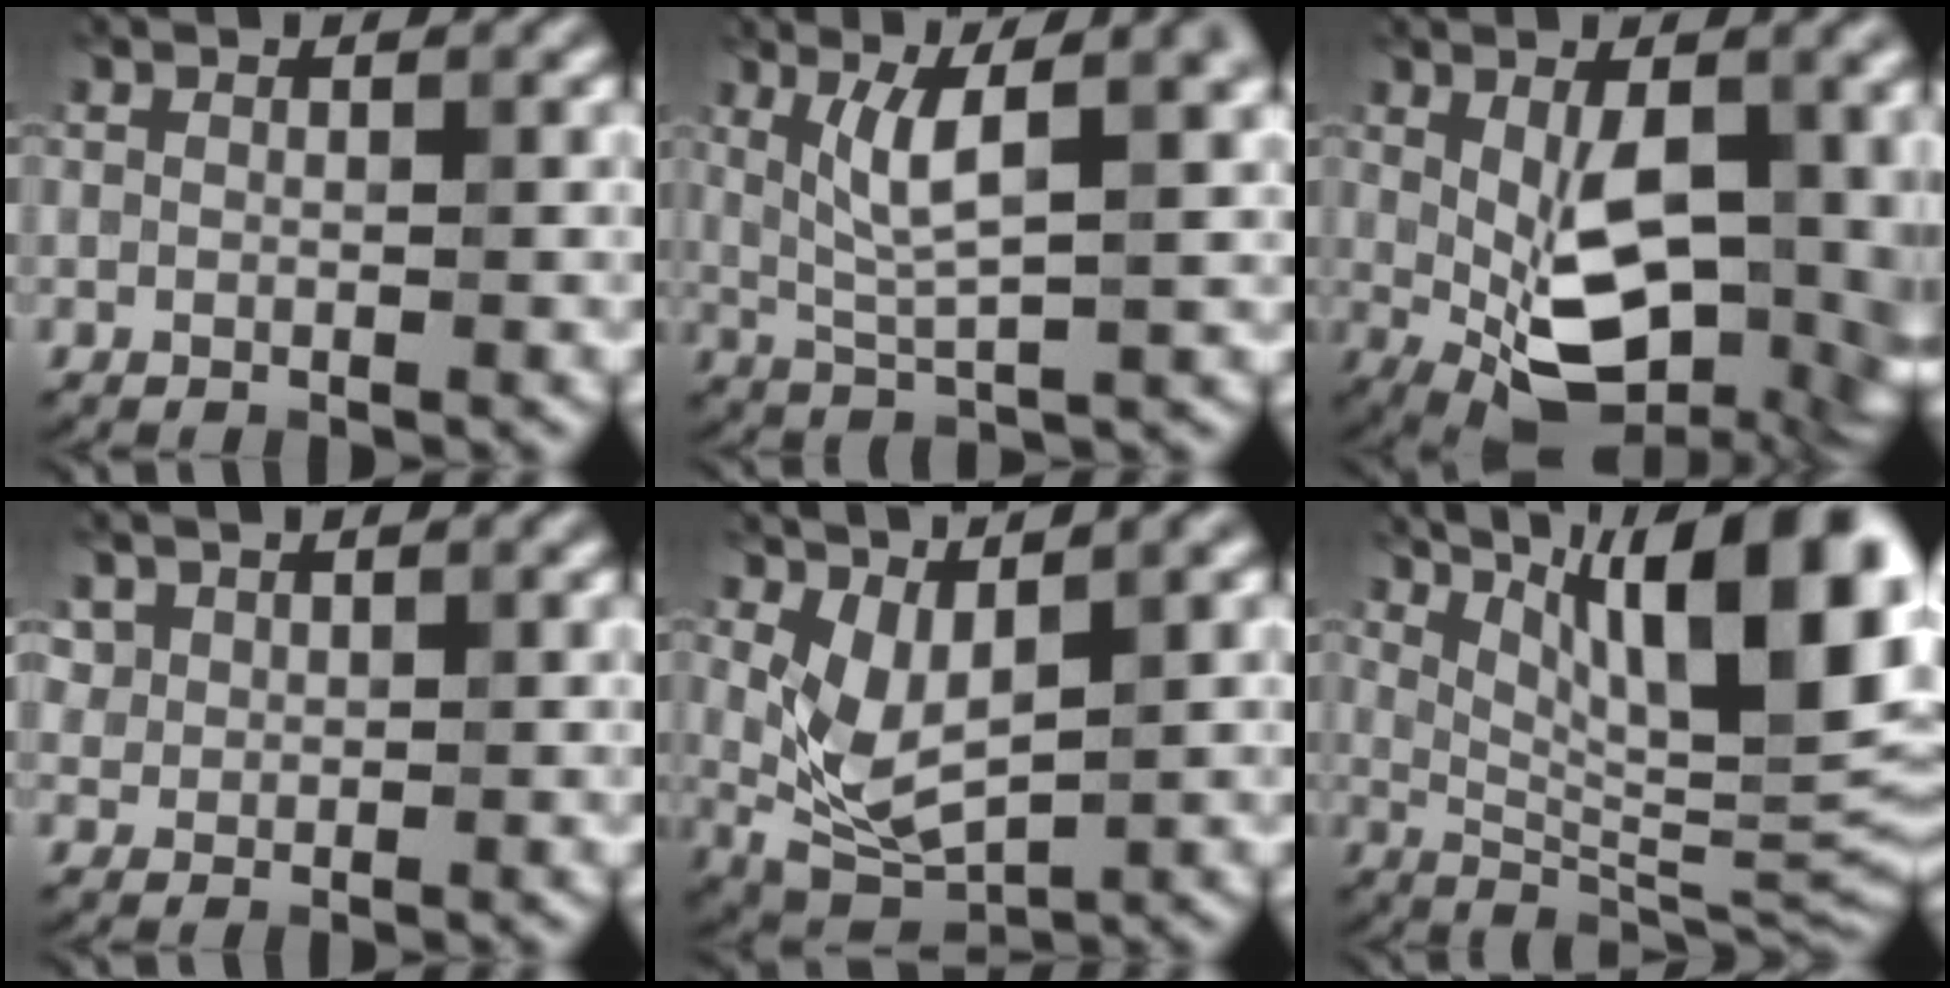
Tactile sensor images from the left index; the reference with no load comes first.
{"total": 5.5, "force": [1.9, 1.1, 5.1], "torque": [-0.094, 0.005, 0.036]}
{"total": 11.1, "force": [-0.2, 5.8, 9.5], "torque": [-0.152, -0.032, 0.014]}
{"total": 1.2, "force": [0.3, 0.4, -1.1], "torque": [0.021, -0.006, 0.011]}
{"total": 3.9, "force": [0.6, 1.7, 3.4], "torque": [-0.084, -0.015, 0.017]}
{"total": 14.5, "force": [5.9, 4.2, 12.6], "torque": [-0.169, 0.015, 0.101]}